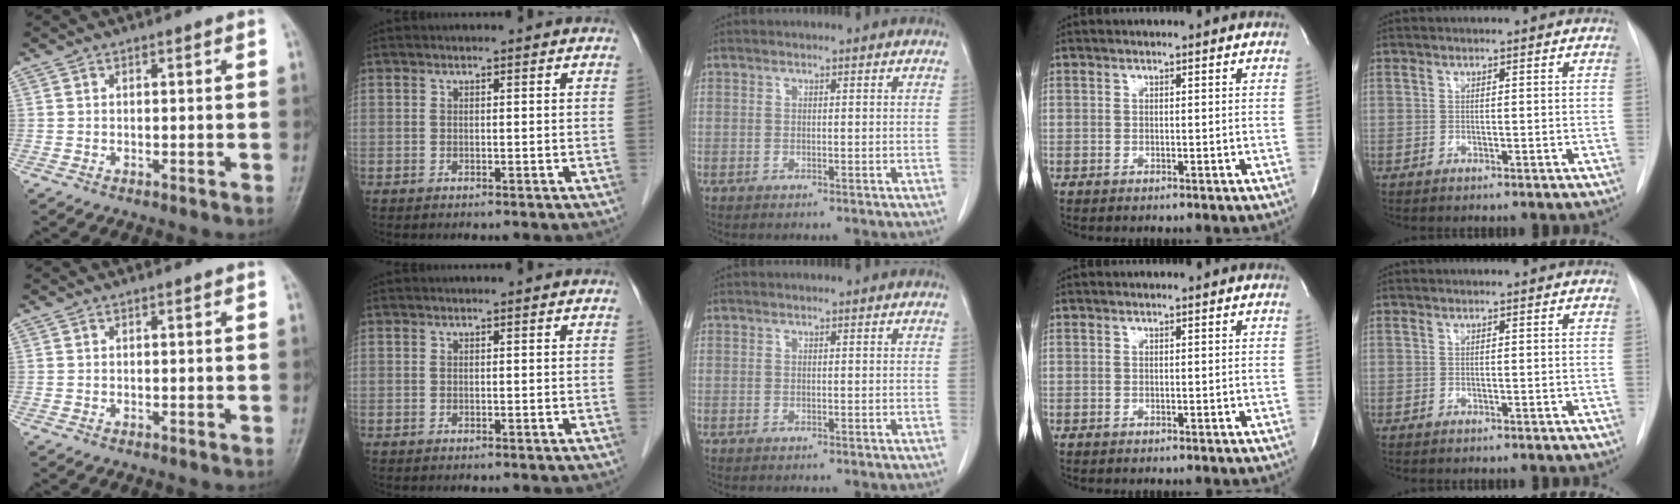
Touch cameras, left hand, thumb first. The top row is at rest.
{}